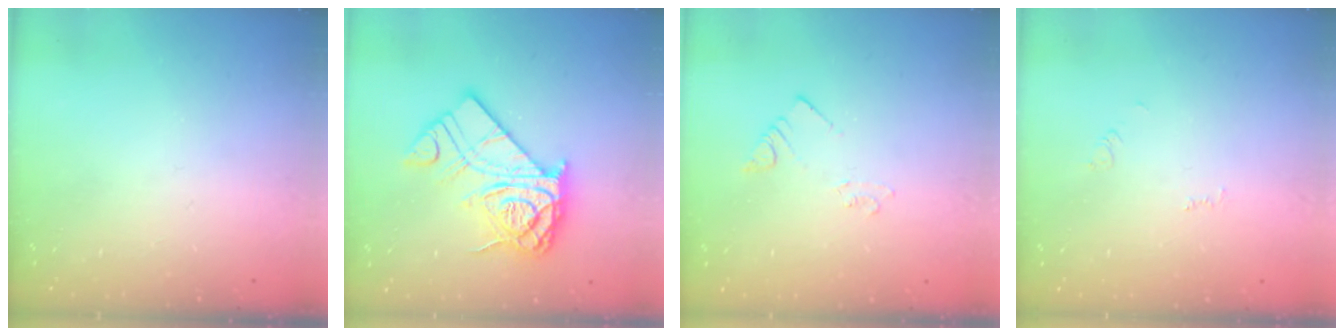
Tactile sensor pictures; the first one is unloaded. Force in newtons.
{"total": 14.9, "press": 14.9, "slide": 1.3}
{"total": 2.0, "press": 2.0, "slide": 0.3}
{"total": 2.5, "press": 2.5, "slide": 0.4}